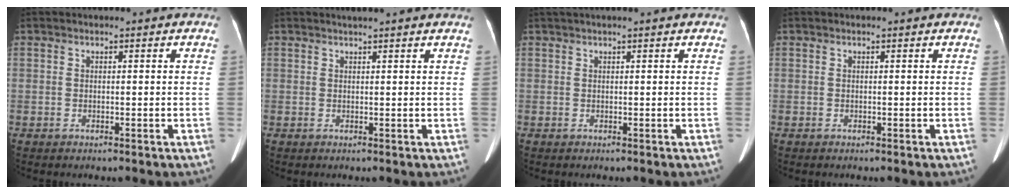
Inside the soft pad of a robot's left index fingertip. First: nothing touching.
{"total": 3.5, "force": [3.1, -0.5, 1.6], "torque": [-0.020, 0.018, 0.037]}
{"total": 4.0, "force": [3.5, 0.0, 1.9], "torque": [-0.023, 0.048, 0.049]}
{"total": 0.0}